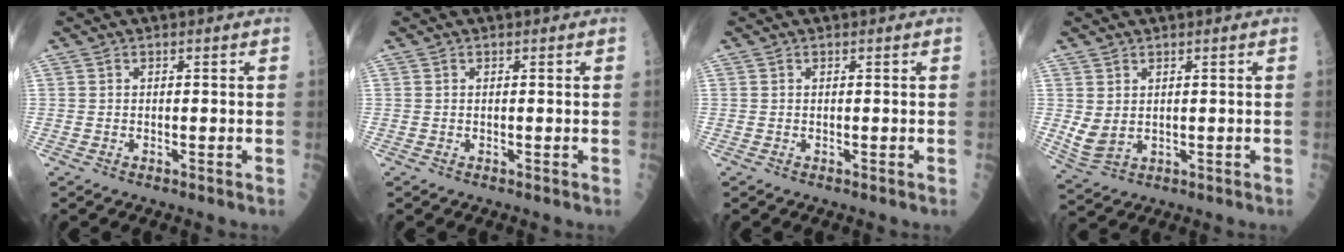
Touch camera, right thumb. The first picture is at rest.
{"total": 0.0}
{"total": 0.0}
{"total": 4.2, "force": [0.8, 2.9, 2.9], "torque": [-0.052, -0.007, 0.031]}